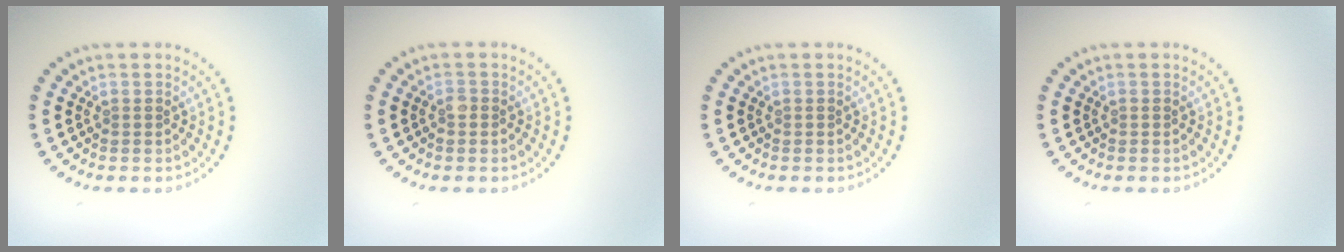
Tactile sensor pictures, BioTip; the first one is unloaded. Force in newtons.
{"total": 0.6, "press": 0.5, "slide": 0.3}
{"total": 0.0}
{"total": 0.0}